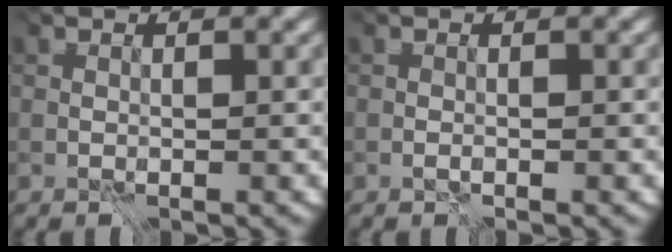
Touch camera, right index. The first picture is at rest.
{"total": 0.8, "force": [-0.7, -0.4, -0.1], "torque": [0.007, 0.005, -0.025]}